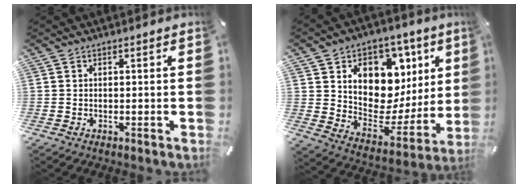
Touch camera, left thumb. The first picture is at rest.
{"total": 14.1, "force": [6.4, 10.5, 7.0], "torque": [-0.079, -0.070, 0.113]}